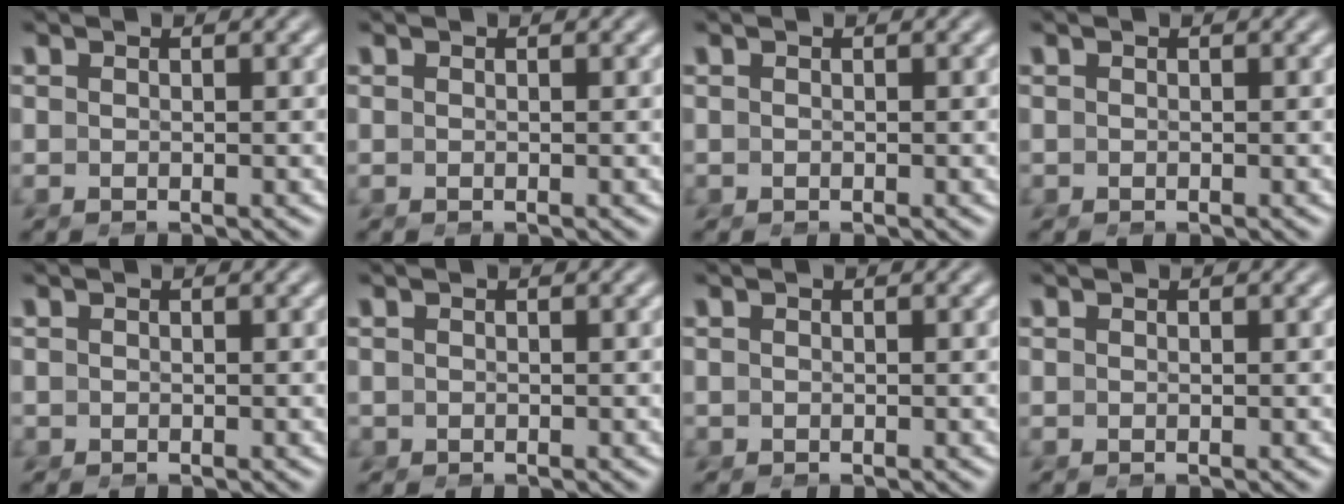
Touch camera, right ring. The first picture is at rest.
{"total": 0.0}
{"total": 0.5, "force": [-0.2, 0.5, 0.0], "torque": [-0.004, -0.007, -0.003]}
{"total": 0.5, "force": [-0.2, 0.5, 0.0], "torque": [-0.004, -0.007, -0.003]}
{"total": 0.9, "force": [-0.4, 0.8, 0.0], "torque": [-0.006, -0.010, -0.006]}
{"total": 1.3, "force": [-0.5, 1.2, 0.1], "torque": [-0.010, -0.012, -0.006]}
{"total": 0.7, "force": [-0.3, 0.6, 0.0], "torque": [-0.004, -0.008, -0.004]}
{"total": 0.0}